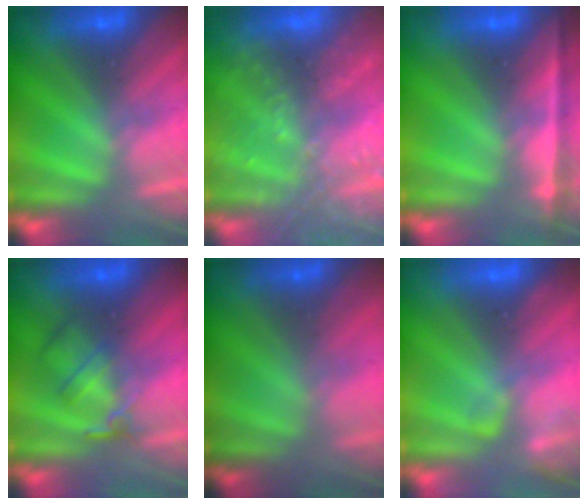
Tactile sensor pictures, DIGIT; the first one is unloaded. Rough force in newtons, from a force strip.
{"total": 8.5}
{"total": 1.8}
{"total": 2.4}
{"total": 1.7}
{"total": 2.4}